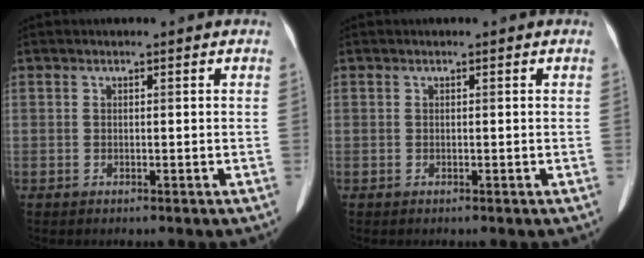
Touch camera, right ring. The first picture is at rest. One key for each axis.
{"total": 0.0}